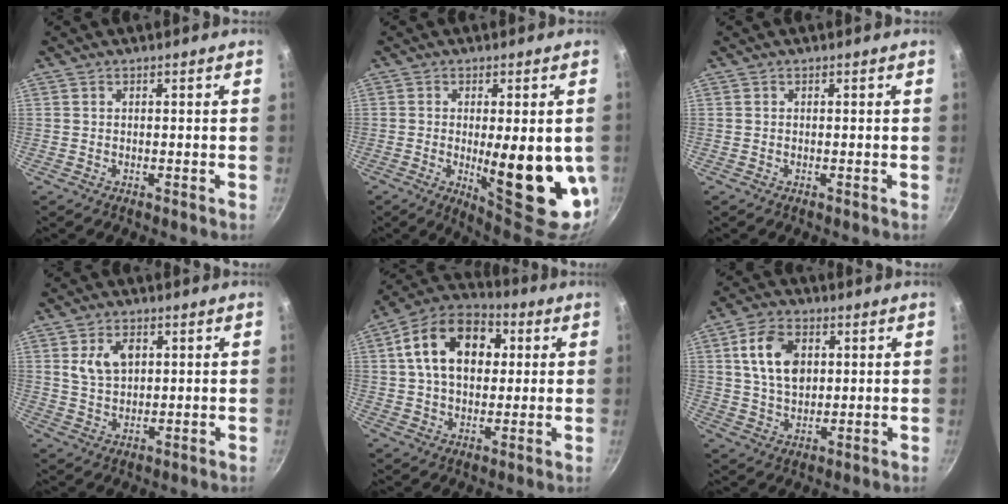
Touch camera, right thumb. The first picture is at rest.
{"total": 17.0, "force": [-2.3, 5.2, 16.0], "torque": [-0.199, -0.016, -0.017]}
{"total": 0.0}
{"total": 6.6, "force": [2.1, 4.2, 4.6], "torque": [-0.073, -0.010, 0.041]}
{"total": 17.3, "force": [4.0, 11.8, 12.1], "torque": [-0.174, 0.021, 0.050]}
{"total": 10.7, "force": [2.7, 7.1, 7.6], "torque": [-0.122, -0.004, 0.048]}